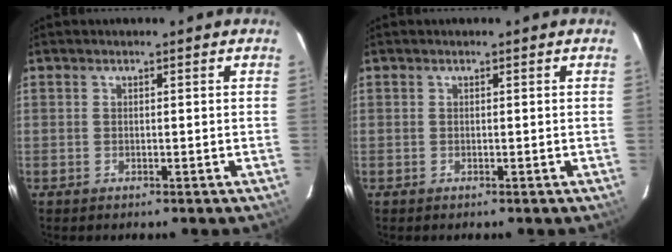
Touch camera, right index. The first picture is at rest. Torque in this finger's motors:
{"motor_torque": [0.04, 0.03, 0.00, 0.00]}